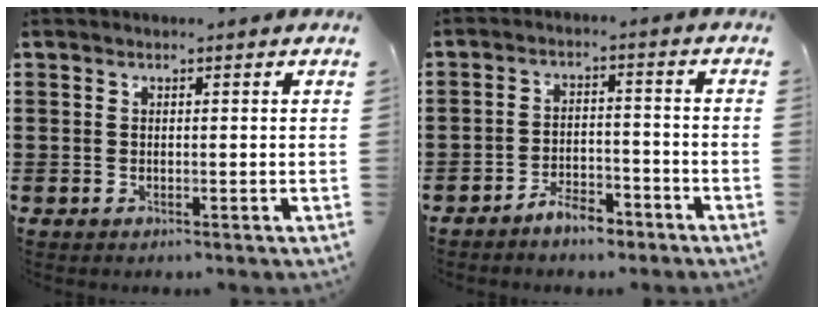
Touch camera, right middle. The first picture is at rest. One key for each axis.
{"total": 4.8, "fx": -4.4, "fy": 1.2, "fz": 1.4, "tx": -0.031, "ty": 0.008, "tz": -0.088}